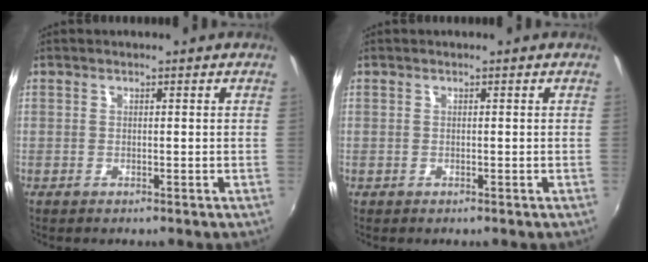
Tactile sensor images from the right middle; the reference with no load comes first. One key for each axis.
{"total": 0.0}